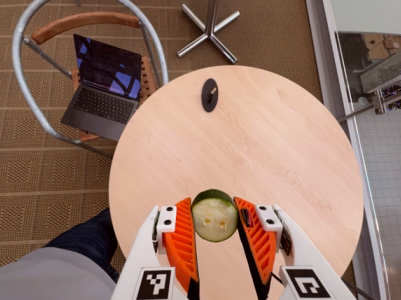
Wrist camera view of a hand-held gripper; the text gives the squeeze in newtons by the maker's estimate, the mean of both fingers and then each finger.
{"total": 8.6, "left": 8.3, "right": 9.0}